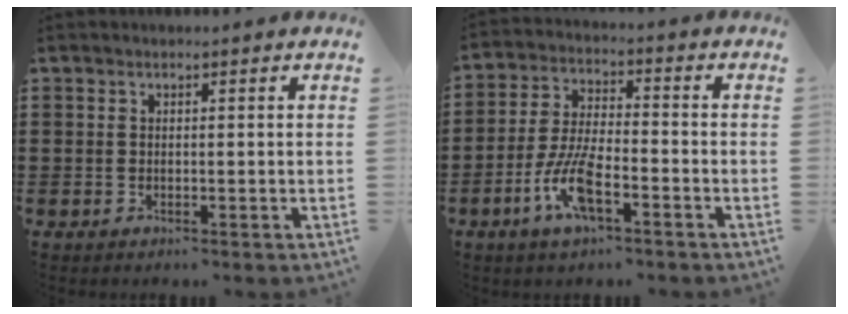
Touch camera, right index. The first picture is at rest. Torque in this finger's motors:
{"motor_torque": [2.14, 0.00, 0.83, 0.21]}